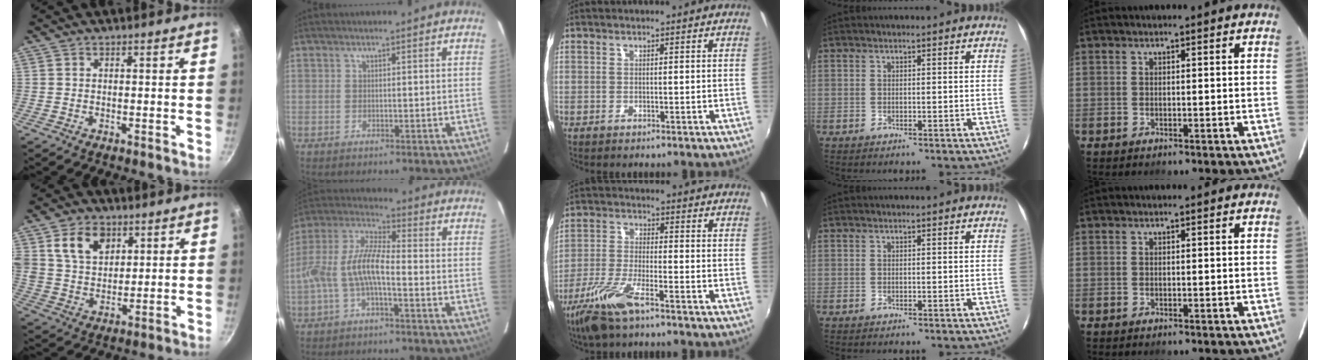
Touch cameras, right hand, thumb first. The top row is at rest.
{"thumb": {"total": 10.2, "force": [4.3, 7.2, 5.8], "torque": [-0.082, -0.014, 0.077]}, "index": {"total": 9.5, "force": [-2.9, 2.8, 8.6], "torque": [-0.194, 0.013, -0.055]}, "middle": {"total": 9.8, "force": [-6.6, 2.0, 6.9], "torque": [-0.155, -0.016, -0.132]}}